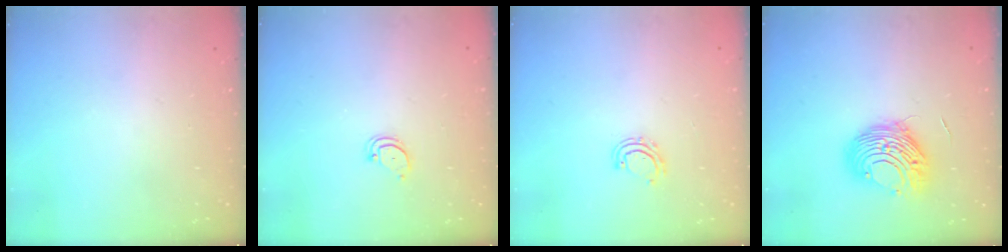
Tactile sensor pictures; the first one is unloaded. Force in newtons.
{"total": 3.0, "press": 3.0, "slide": 0.3}
{"total": 6.1, "press": 5.9, "slide": 1.4}
{"total": 11.1, "press": 11.1, "slide": 0.9}